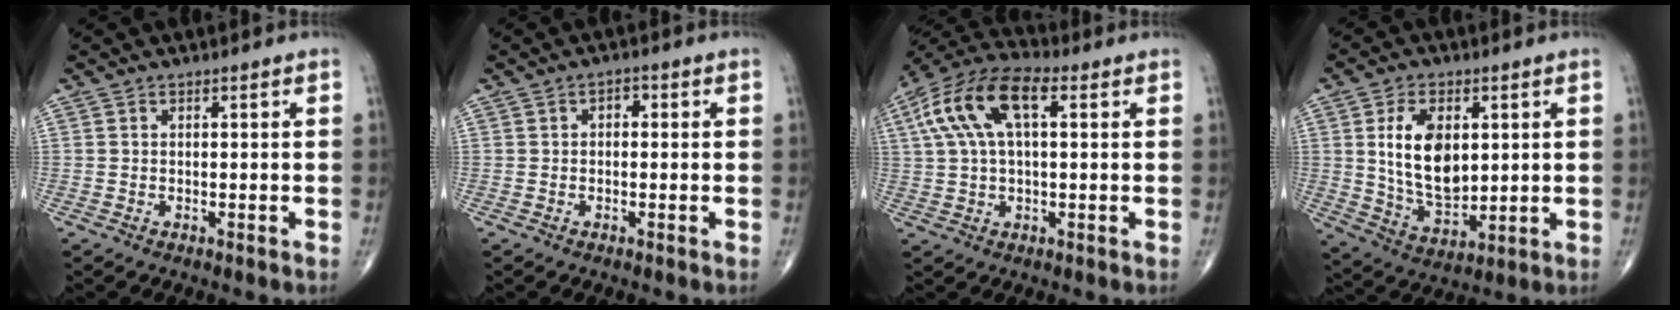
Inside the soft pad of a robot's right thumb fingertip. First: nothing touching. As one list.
[{"total": 1.8, "force": [0.2, 1.2, 1.3], "torque": [-0.012, 0.009, -0.001]}, {"total": 14.3, "force": [4.1, 6.7, 11.9], "torque": [-0.245, 0.034, 0.069]}, {"total": 13.0, "force": [2.4, 7.7, 10.2], "torque": [-0.165, -0.021, 0.053]}]